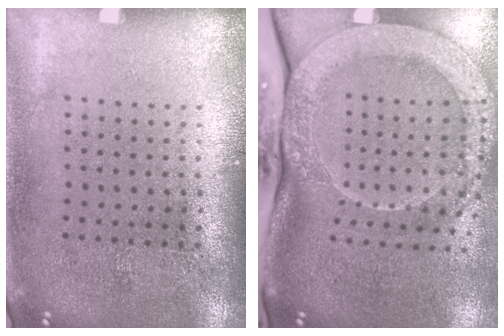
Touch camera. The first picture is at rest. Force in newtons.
{"total": 3.0, "press": 2.3, "slide": 2.0}